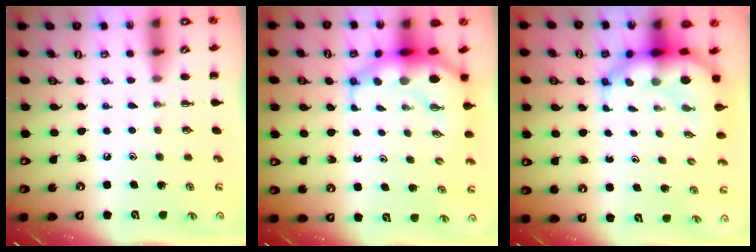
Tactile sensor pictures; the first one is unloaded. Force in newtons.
{"total": 8.7, "press": 8.4, "slide": 2.0}
{"total": 7.9, "press": 7.7, "slide": 1.9}